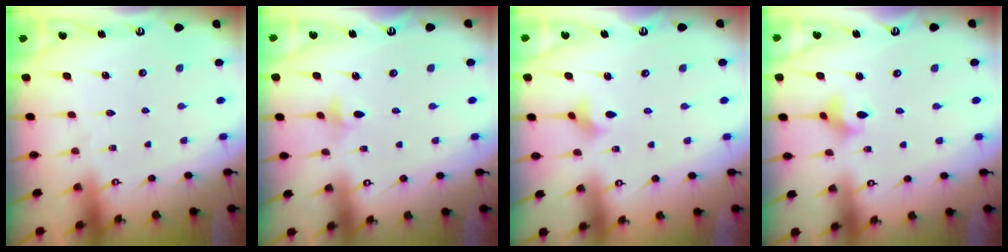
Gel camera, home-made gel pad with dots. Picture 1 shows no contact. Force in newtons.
{"total": 2.8, "press": 2.7, "slide": 0.4}
{"total": 2.1, "press": 2.0, "slide": 0.5}
{"total": 4.1, "press": 4.1, "slide": 0.1}